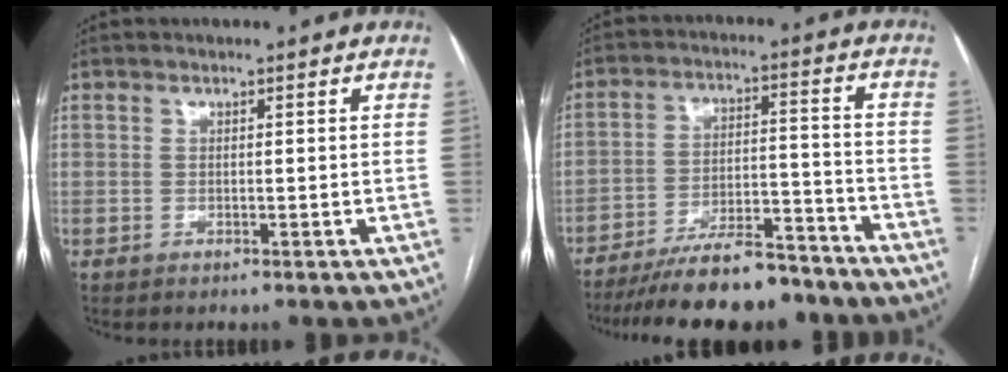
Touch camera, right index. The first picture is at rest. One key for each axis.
{"total": 15.5, "fx": -13.4, "fy": 3.2, "fz": 7.2, "tx": -0.118, "ty": 0.013, "tz": -0.213}